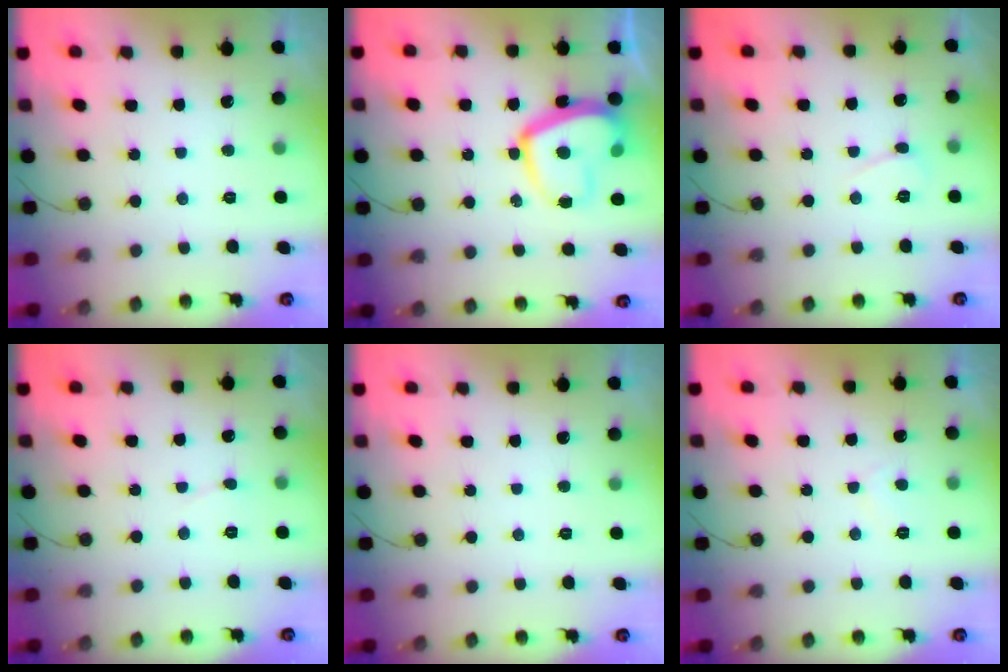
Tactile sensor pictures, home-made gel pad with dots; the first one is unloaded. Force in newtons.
{"total": 14.8, "press": 14.7, "slide": 1.3}
{"total": 3.0, "press": 3.0, "slide": 0.3}
{"total": 2.5, "press": 2.5, "slide": 0.1}
{"total": 0.0}
{"total": 3.5, "press": 3.4, "slide": 0.6}